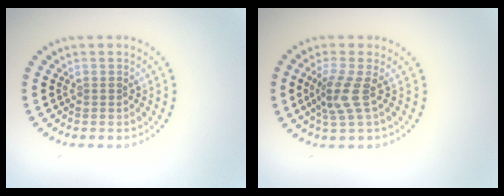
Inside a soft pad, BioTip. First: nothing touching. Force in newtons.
{"total": 2.8, "press": 2.1, "slide": 1.8}